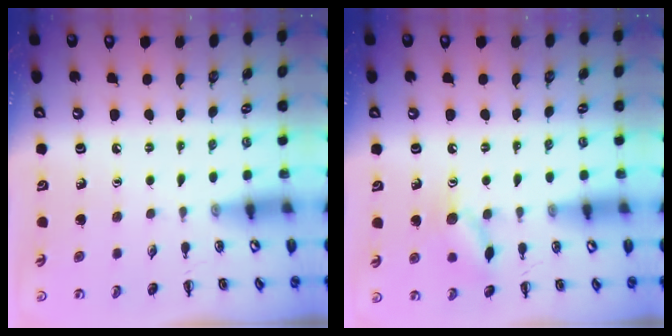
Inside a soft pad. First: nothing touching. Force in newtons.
{"total": 9.5, "press": 9.5, "slide": 0.5}